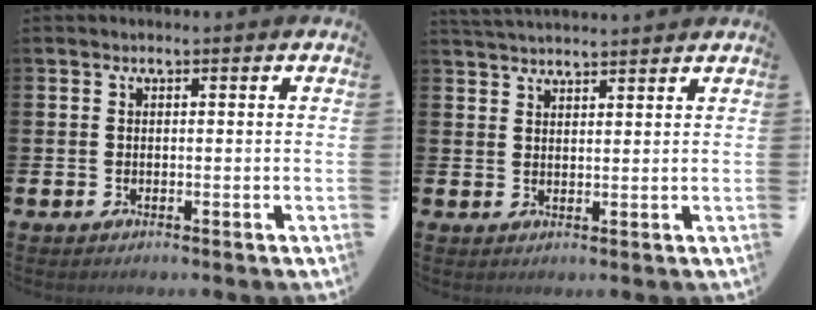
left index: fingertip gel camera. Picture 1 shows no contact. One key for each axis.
{"total": 3.0, "fx": 3.0, "fy": 0.1, "fz": 0.3, "tx": -0.008, "ty": -0.014, "tz": 0.055}